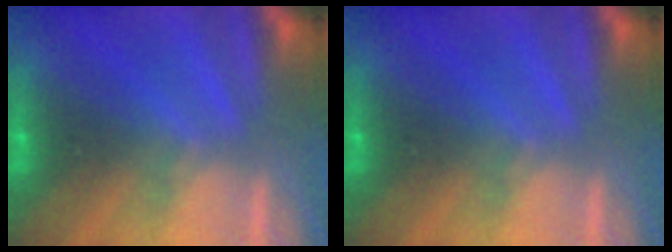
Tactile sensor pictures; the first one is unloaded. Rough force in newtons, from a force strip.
{"total": 0.0}